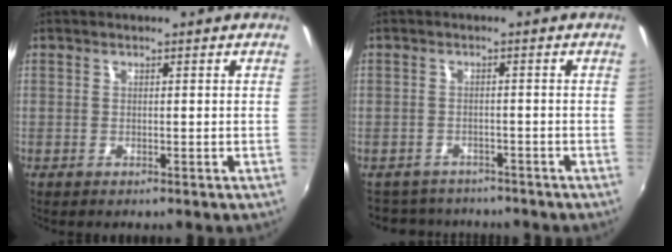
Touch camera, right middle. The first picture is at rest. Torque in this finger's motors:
{"motor_torque": [-0.31, -0.46, -0.65, -0.21]}